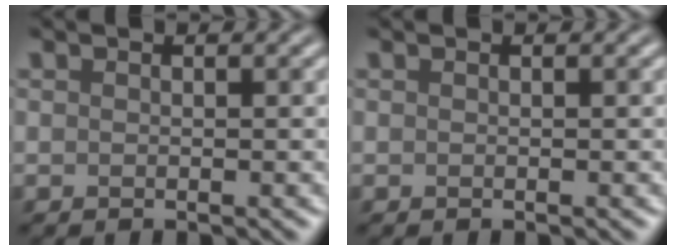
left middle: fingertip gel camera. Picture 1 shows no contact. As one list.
[{"total": 0.0}]